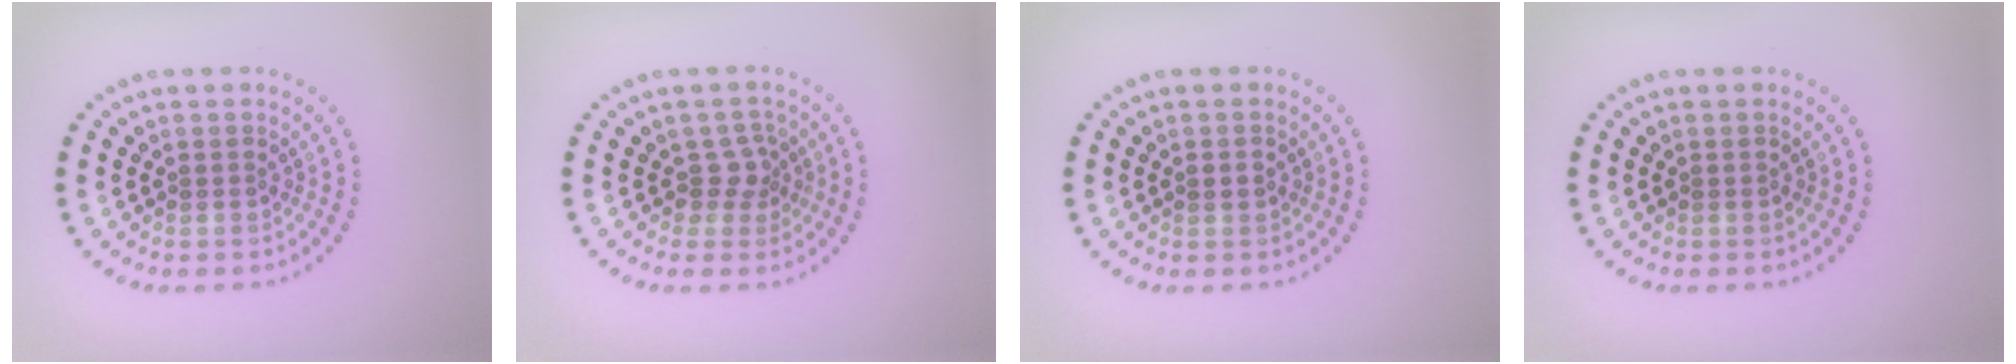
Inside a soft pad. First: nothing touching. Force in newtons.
{"total": 1.9, "press": 1.4, "slide": 1.3}
{"total": 1.2, "press": 1.2, "slide": 0.1}
{"total": 0.0}